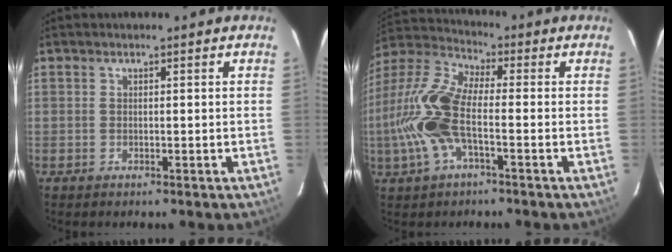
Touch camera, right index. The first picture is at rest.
{"total": 14.6, "force": [-3.1, 5.1, 13.3], "torque": [-0.293, 0.004, -0.068]}